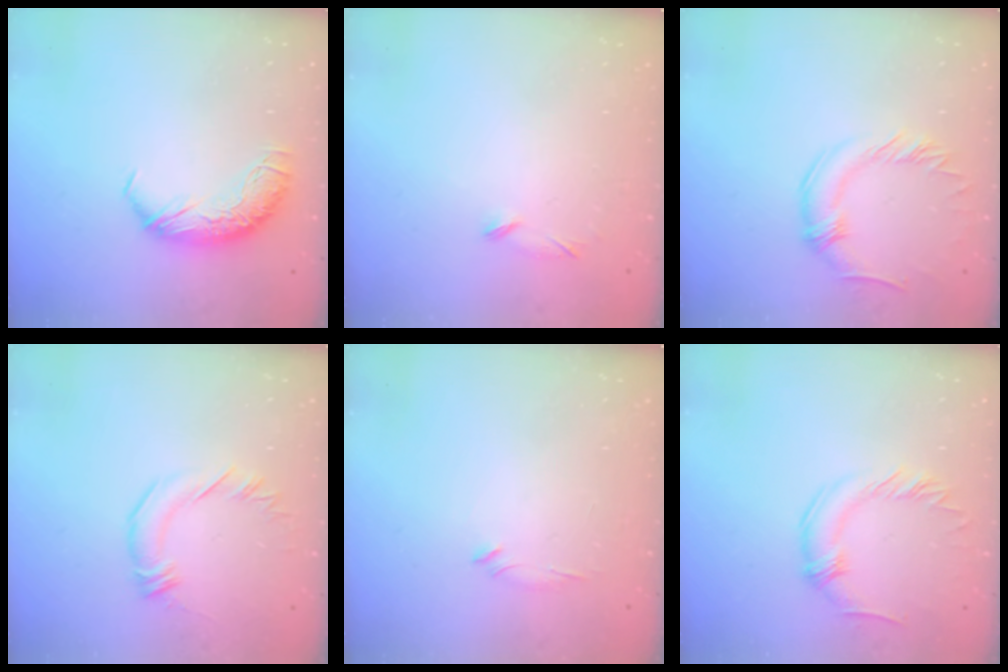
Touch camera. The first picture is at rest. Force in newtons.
{"total": 6.7, "press": 6.6, "slide": 1.2}
{"total": 0.0}
{"total": 2.5, "press": 2.4, "slide": 0.3}
{"total": 6.2, "press": 6.1, "slide": 1.2}
{"total": 0.0}